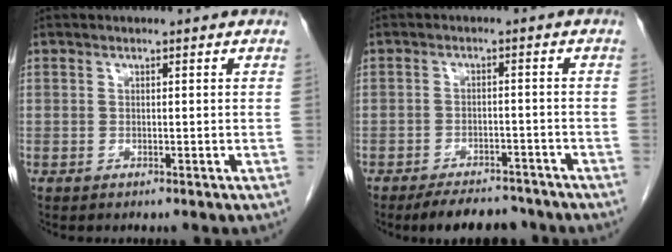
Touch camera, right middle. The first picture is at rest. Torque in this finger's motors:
{"motor_torque": [0.66, -0.49, 0.08, 0.03]}